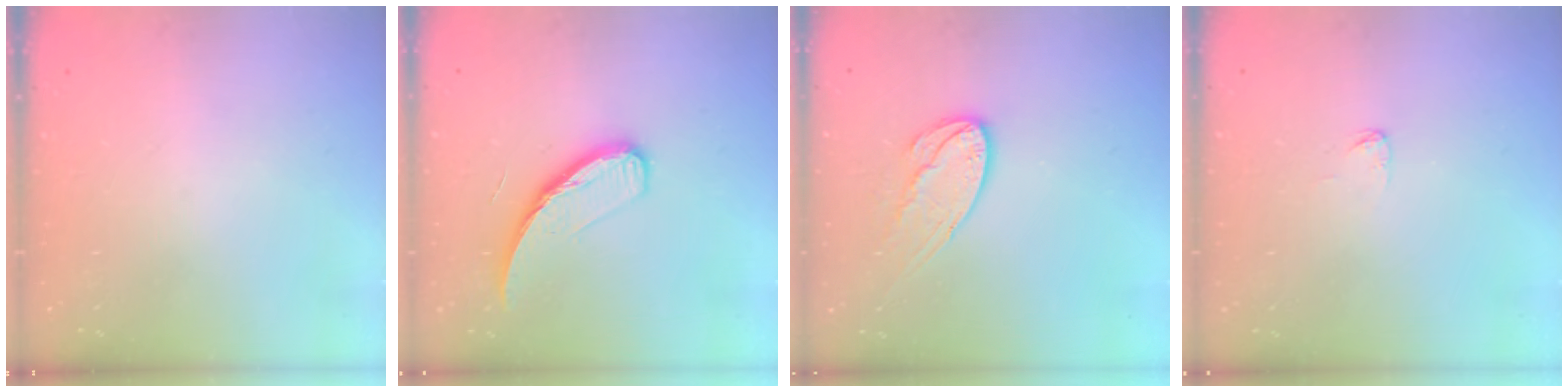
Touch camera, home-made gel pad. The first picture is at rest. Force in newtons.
{"total": 10.5, "press": 10.5, "slide": 0.2}
{"total": 11.3, "press": 11.3, "slide": 1.0}
{"total": 2.9, "press": 2.9, "slide": 0.1}